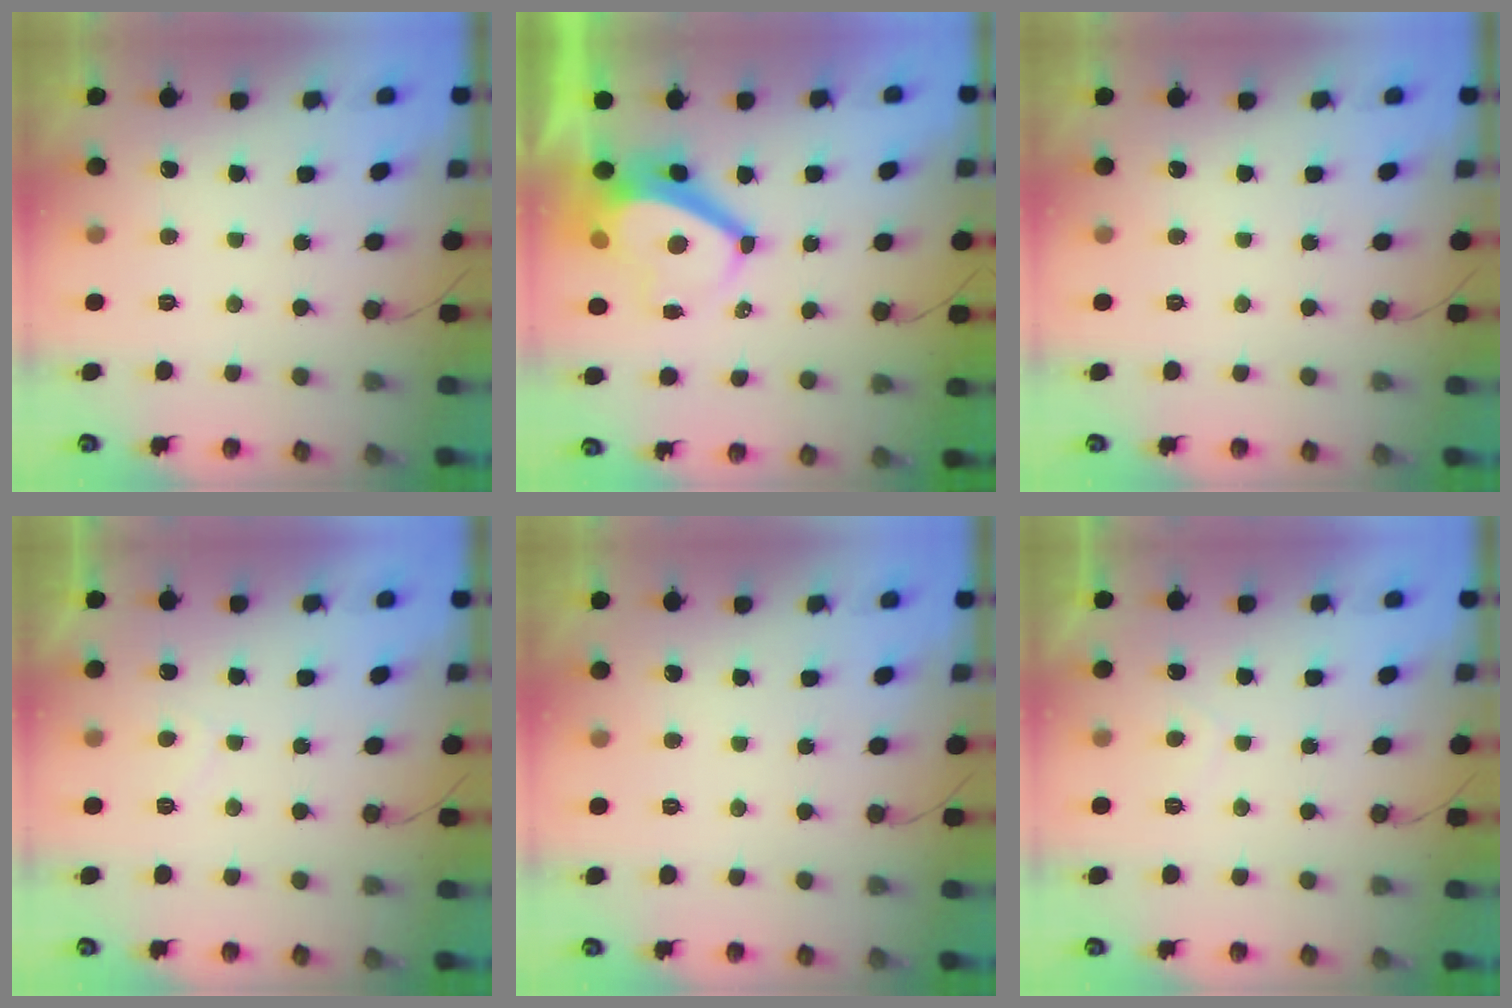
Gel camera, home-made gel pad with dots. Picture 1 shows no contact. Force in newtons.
{"total": 6.8, "press": 6.8, "slide": 0.8}
{"total": 0.0}
{"total": 1.9, "press": 1.7, "slide": 0.7}
{"total": 0.0}
{"total": 1.1, "press": 1.0, "slide": 0.5}